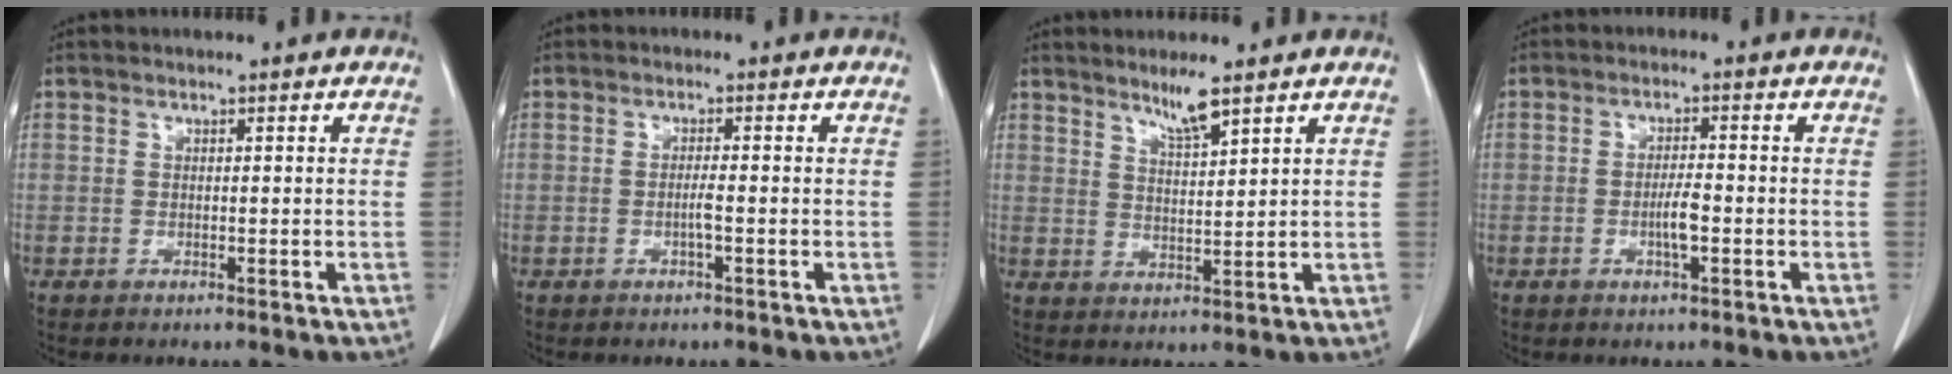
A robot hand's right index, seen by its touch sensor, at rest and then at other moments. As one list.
[{"total": 1.6, "force": [-0.4, -0.1, 1.6], "torque": [-0.027, 0.002, -0.008]}, {"total": 4.1, "force": [3.2, -0.3, 2.5], "torque": [-0.048, -0.008, 0.061]}, {"total": 3.0, "force": [-0.8, 0.4, 2.8], "torque": [-0.050, 0.002, -0.013]}]